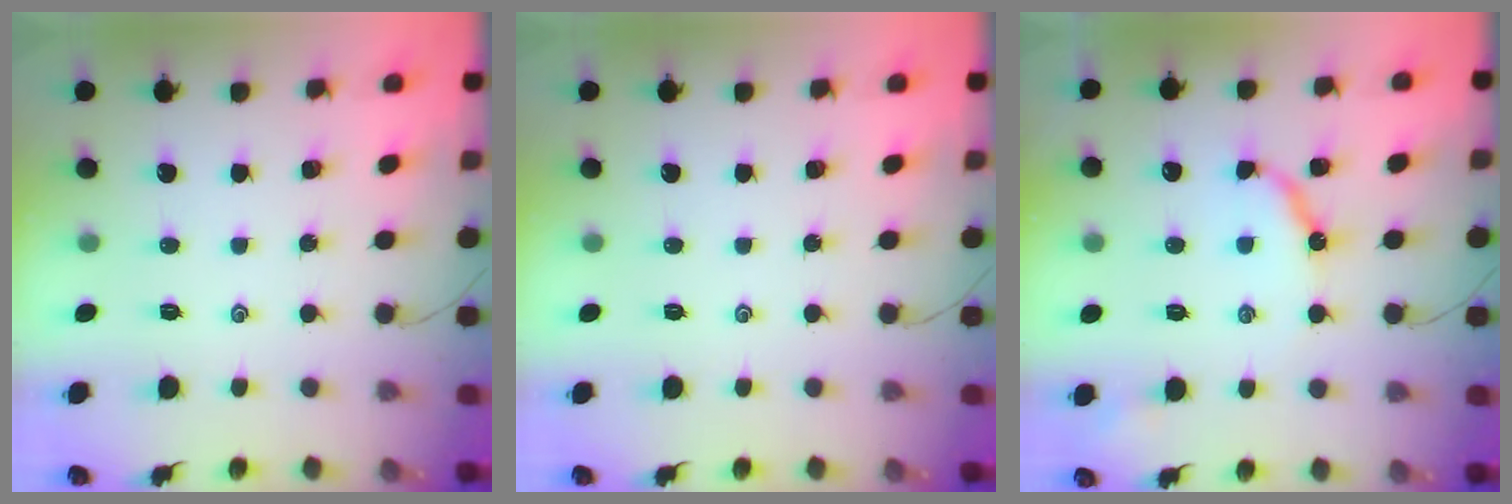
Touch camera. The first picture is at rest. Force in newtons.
{"total": 0.0}
{"total": 8.9, "press": 8.9, "slide": 0.7}